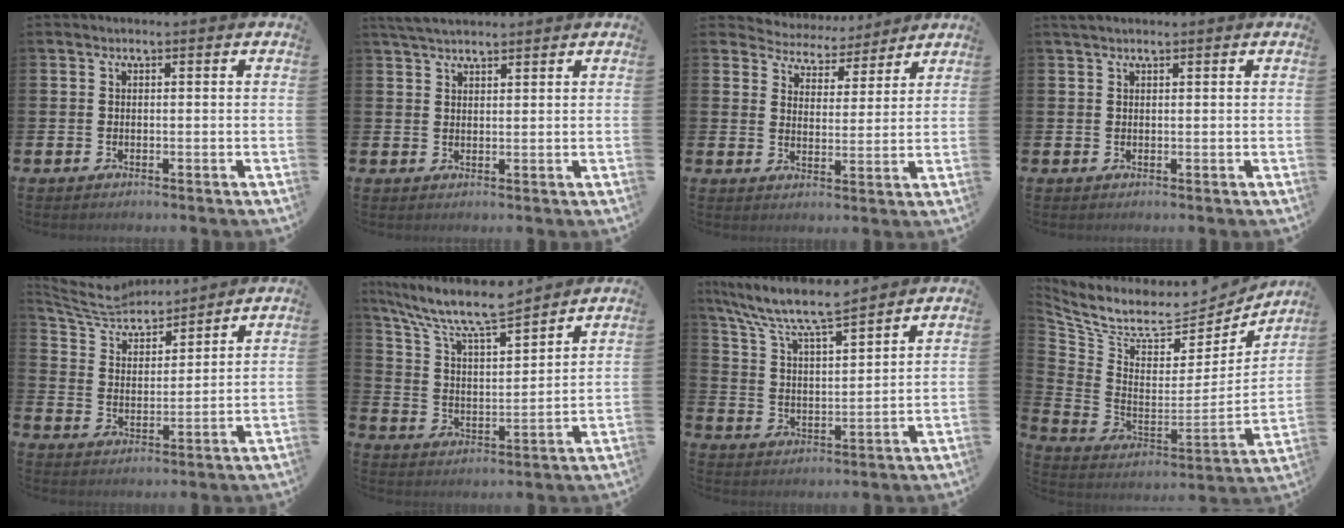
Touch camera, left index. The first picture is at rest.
{"total": 3.5, "force": [3.2, 0.8, 1.2], "torque": [-0.028, -0.005, 0.059]}
{"total": 4.9, "force": [4.6, 1.8, -0.4], "torque": [-0.018, -0.039, 0.078]}
{"total": 1.2, "force": [1.1, 0.1, 0.5], "torque": [-0.008, 0.002, 0.019]}
{"total": 6.4, "force": [6.3, 1.2, 1.0], "torque": [-0.054, -0.045, 0.109]}
{"total": 9.8, "force": [8.7, 1.6, 4.2], "torque": [-0.120, -0.047, 0.153]}
{"total": 8.5, "force": [7.7, 0.9, 3.3], "torque": [-0.098, -0.049, 0.135]}
{"total": 9.0, "force": [7.5, 3.4, 3.5], "torque": [-0.105, -0.059, 0.128]}